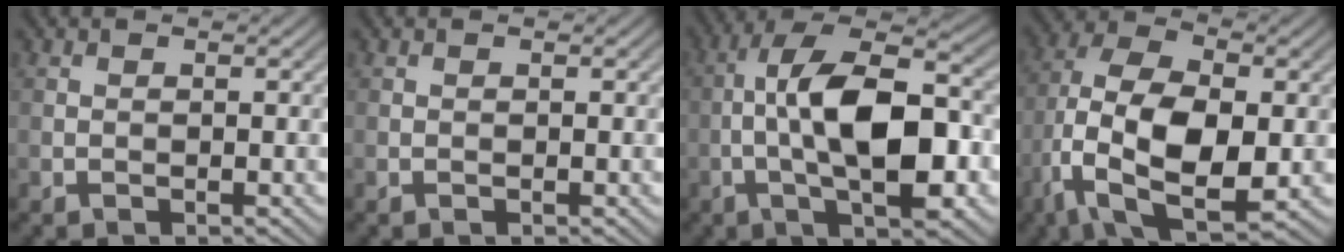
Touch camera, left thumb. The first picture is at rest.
{"total": 0.0}
{"total": 13.5, "force": [-1.7, 5.5, 12.2], "torque": [-0.204, 0.017, -0.035]}
{"total": 13.6, "force": [-3.7, 7.1, 11.0], "torque": [-0.228, -0.011, -0.072]}